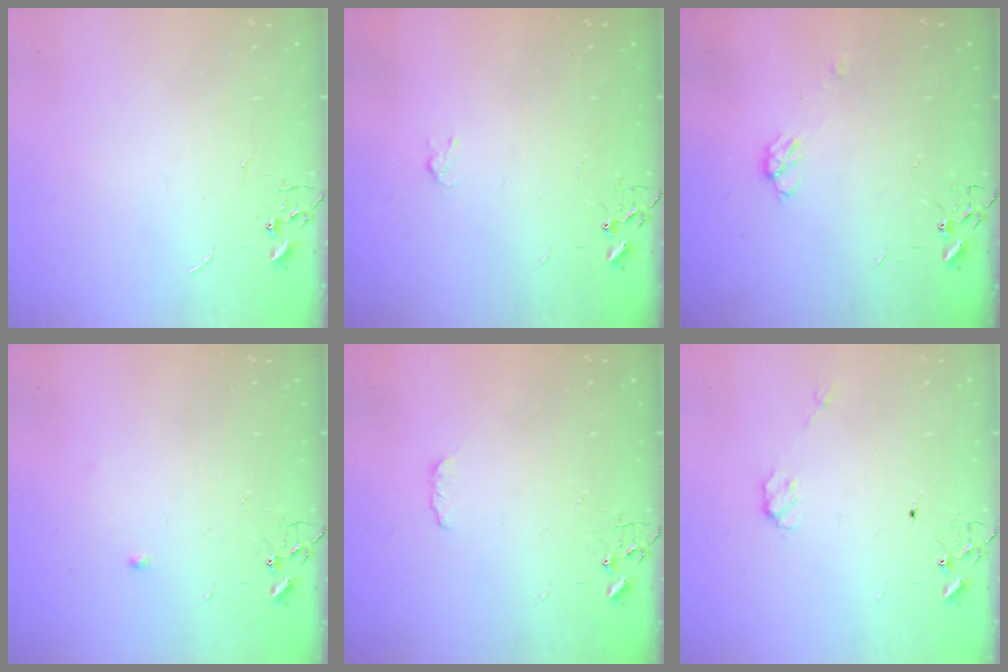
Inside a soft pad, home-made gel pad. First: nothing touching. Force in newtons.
{"total": 3.1, "press": 3.0, "slide": 0.7}
{"total": 5.0, "press": 4.9, "slide": 0.5}
{"total": 3.8, "press": 3.7, "slide": 0.9}
{"total": 4.0, "press": 4.0, "slide": 0.6}
{"total": 3.8, "press": 3.7, "slide": 0.6}